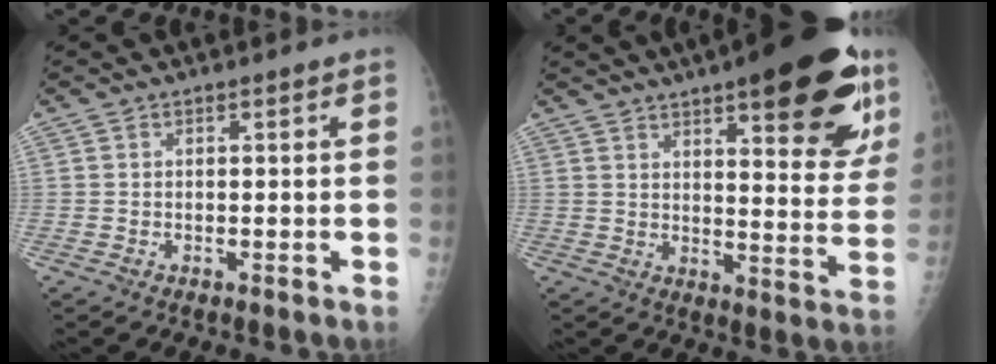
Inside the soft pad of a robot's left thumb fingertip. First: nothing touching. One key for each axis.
{"total": 23.9, "fx": 13.4, "fy": 7.3, "fz": 18.4, "tx": -0.206, "ty": -0.043, "tz": 0.179}